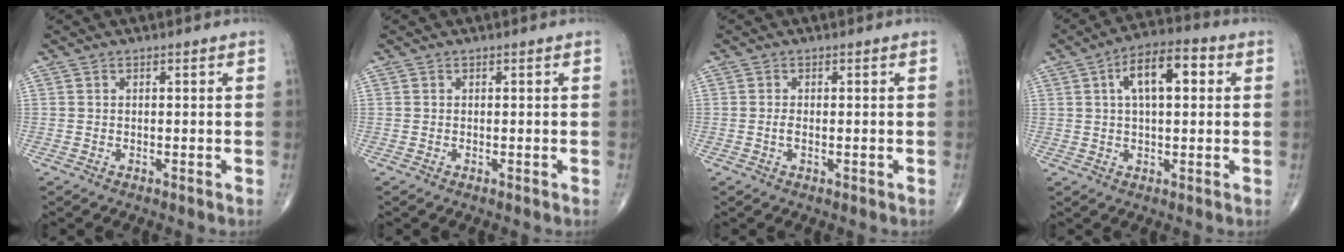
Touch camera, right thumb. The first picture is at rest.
{"total": 0.0}
{"total": 1.4, "force": [-0.2, 0.6, 1.2], "torque": [-0.026, -0.001, -0.005]}
{"total": 10.5, "force": [2.7, 4.7, 9.0], "torque": [-0.137, 0.019, 0.036]}